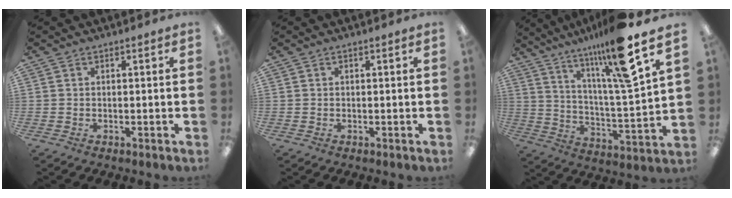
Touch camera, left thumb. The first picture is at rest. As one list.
[{"total": 0.0}, {"total": 16.6, "force": [11.7, 1.6, 11.8], "torque": [-0.208, -0.053, 0.178]}]